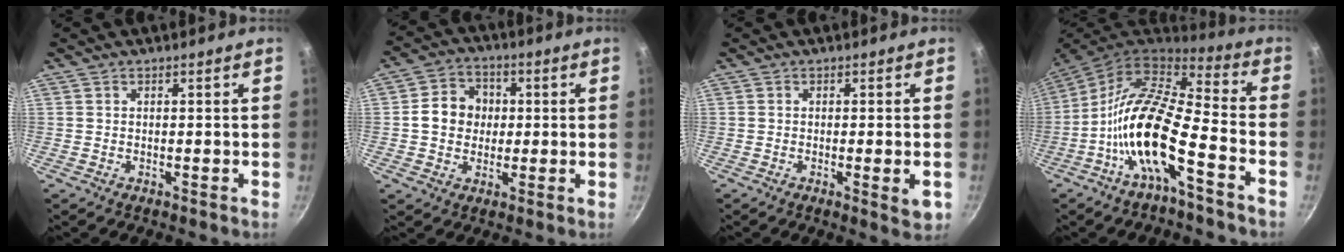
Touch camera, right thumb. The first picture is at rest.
{"total": 8.8, "force": [0.5, 7.6, 4.3], "torque": [-0.042, 0.013, -0.005]}
{"total": 3.6, "force": [-0.9, 0.7, 3.4], "torque": [-0.053, -0.010, -0.015]}
{"total": 17.4, "force": [-6.8, 6.0, 14.8], "torque": [-0.274, 0.059, -0.147]}